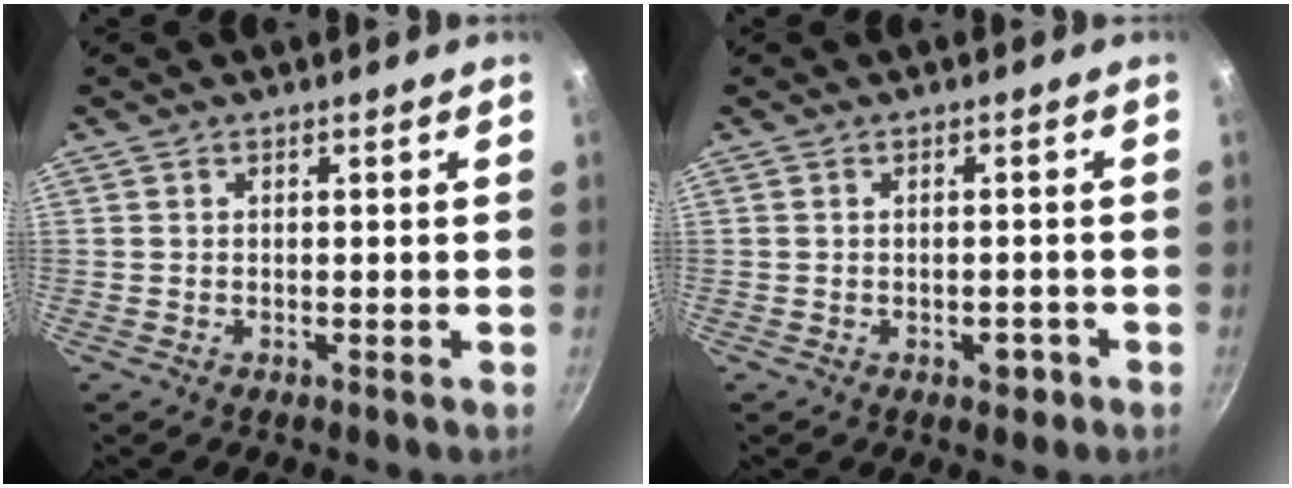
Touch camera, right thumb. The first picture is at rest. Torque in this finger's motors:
{"motor_torque": [0.73, 0.21, 0.46, 0.41, -0.03]}